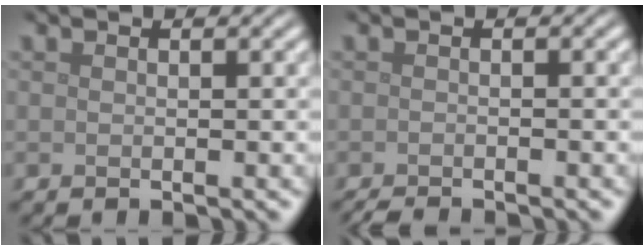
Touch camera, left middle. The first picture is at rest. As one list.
[{"total": 1.8, "force": [-1.6, 0.2, 0.6], "torque": [-0.007, -0.003, -0.029]}]